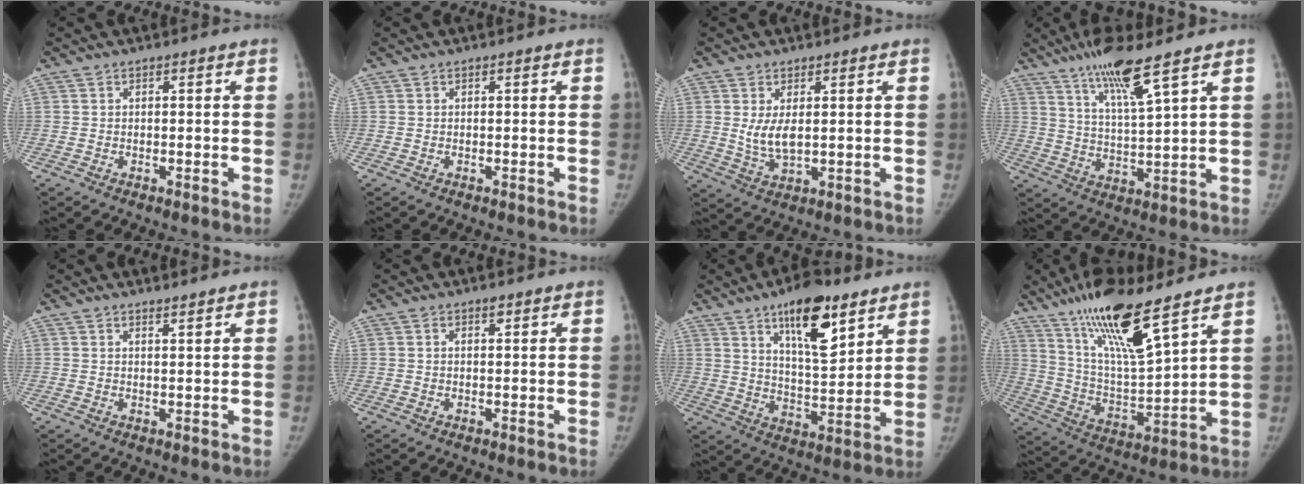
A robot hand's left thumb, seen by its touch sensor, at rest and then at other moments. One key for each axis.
{"total": 0.0}
{"total": 4.8, "fx": 0.8, "fy": 2.2, "fz": 4.2, "tx": -0.077, "ty": -0.017, "tz": 0.024}
{"total": 10.8, "fx": 7.2, "fy": 0.5, "fz": 8.0, "tx": -0.149, "ty": -0.041, "tz": 0.140}
{"total": 1.3, "fx": 1.3, "fy": 0.0, "fz": 0.4, "tx": -0.002, "ty": -0.012, "tz": 0.023}
{"total": 0.8, "fx": 0.6, "fy": 0.3, "fz": 0.5, "tx": 0.000, "ty": -0.004, "tz": 0.010}
{"total": 15.0, "fx": 8.8, "fy": 5.5, "fz": 10.9, "tx": -0.139, "ty": -0.053, "tz": 0.143}
{"total": 18.3, "fx": 12.8, "fy": 2.8, "fz": 12.8, "tx": -0.215, "ty": -0.065, "tz": 0.243}